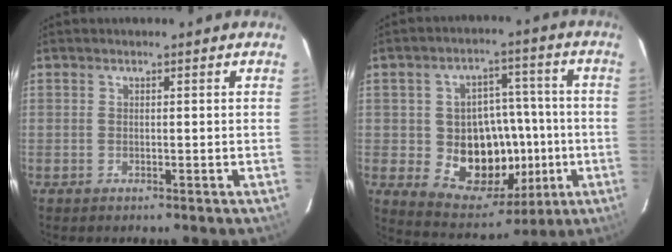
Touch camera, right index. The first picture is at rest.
{"total": 16.0, "force": [-2.8, 12.6, 9.5], "torque": [-0.180, 0.012, -0.017]}